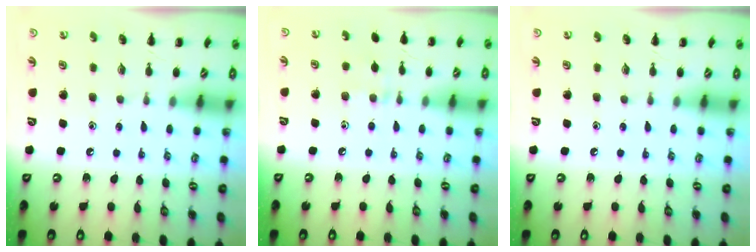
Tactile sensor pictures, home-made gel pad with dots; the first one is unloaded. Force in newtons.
{"total": 5.4, "press": 5.1, "slide": 1.9}
{"total": 0.0}